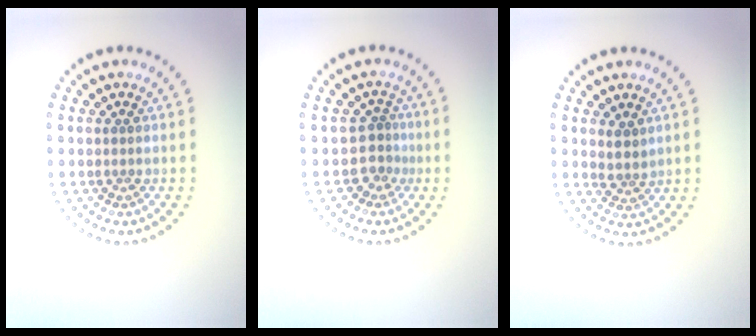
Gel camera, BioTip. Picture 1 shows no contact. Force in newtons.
{"total": 2.0, "press": 1.3, "slide": 1.5}
{"total": 1.7, "press": 1.4, "slide": 0.9}